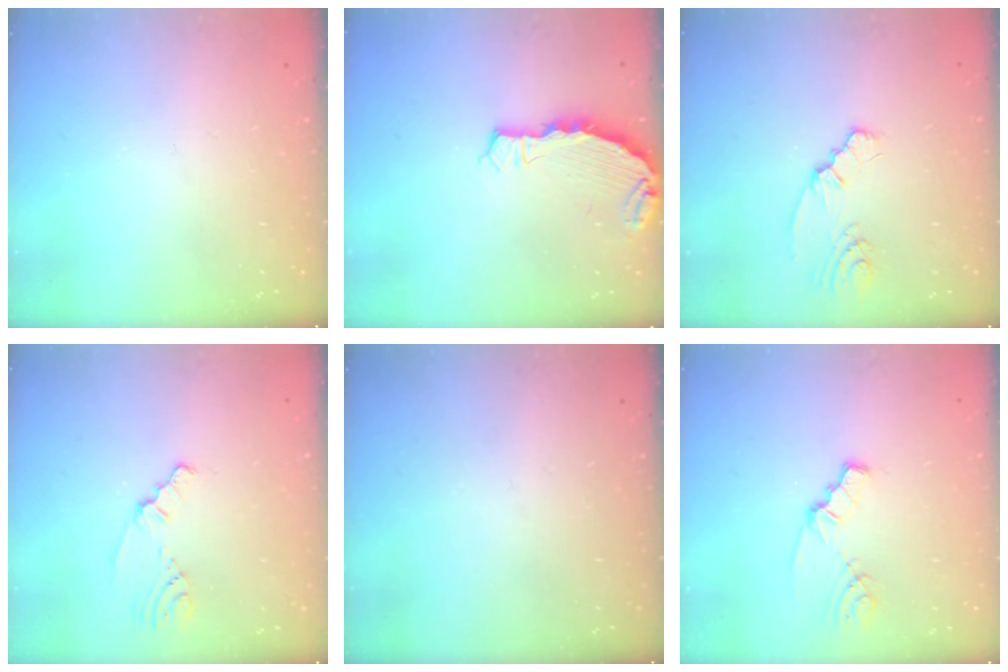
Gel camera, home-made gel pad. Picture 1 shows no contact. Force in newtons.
{"total": 3.5, "press": 3.5, "slide": 0.2}
{"total": 2.3, "press": 2.3, "slide": 0.5}
{"total": 2.0, "press": 1.5, "slide": 1.4}
{"total": 0.0}
{"total": 2.1, "press": 2.1, "slide": 0.3}